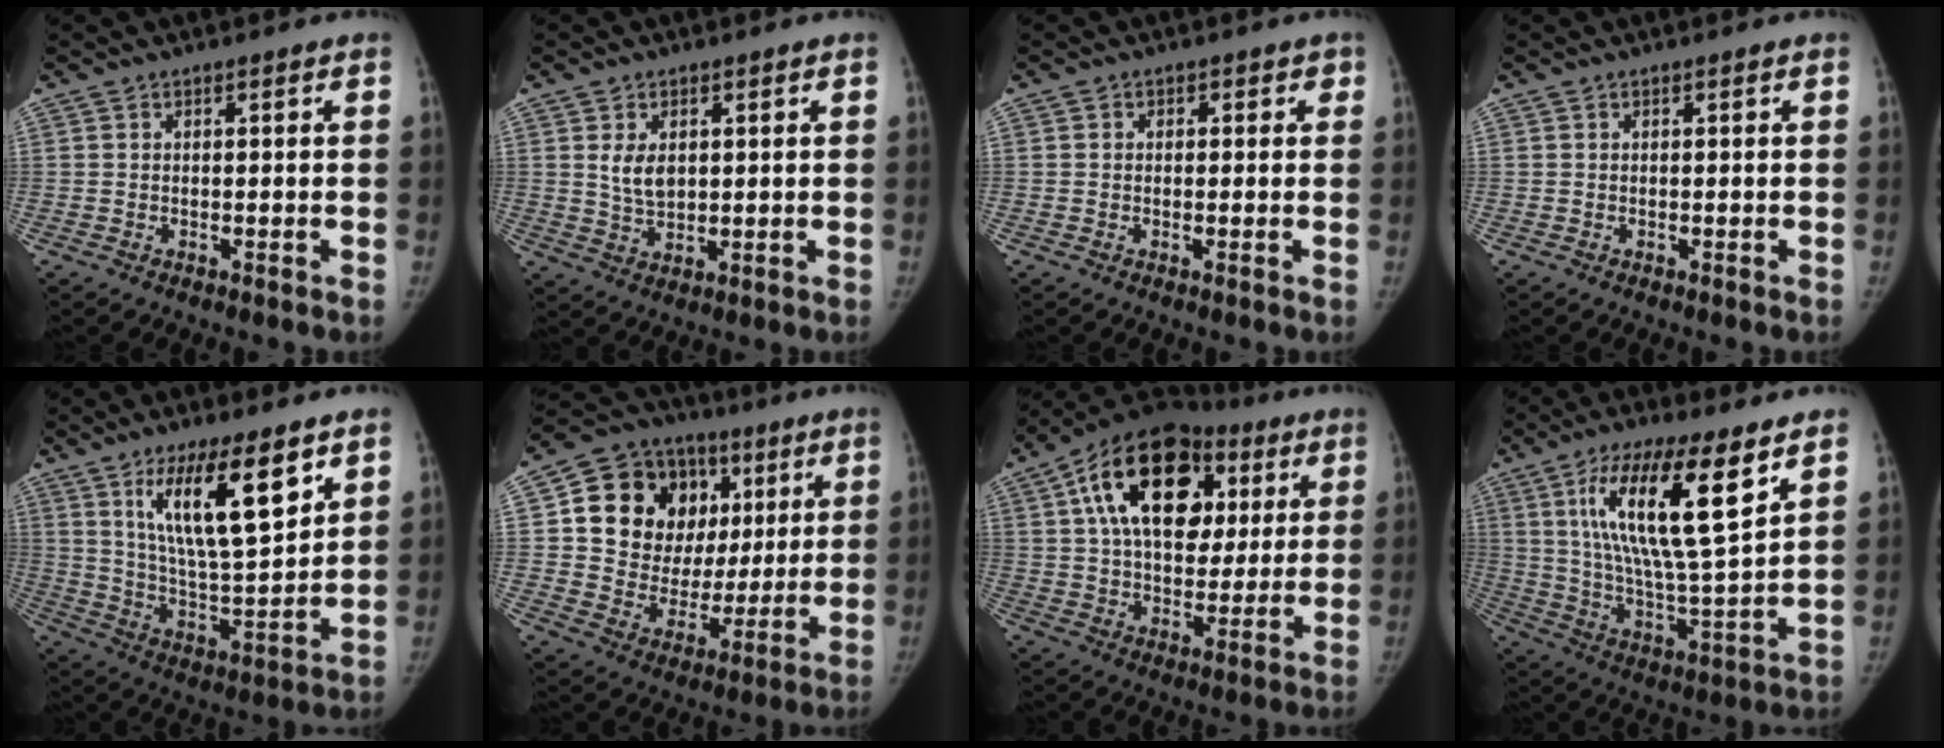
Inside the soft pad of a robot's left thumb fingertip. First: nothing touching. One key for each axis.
{"total": 4.8, "fx": 1.3, "fy": 3.1, "fz": 3.4, "tx": -0.048, "ty": -0.012, "tz": 0.031}
{"total": 1.5, "fx": 0.3, "fy": 1.4, "fz": 0.4, "tx": 0.016, "ty": 0.003, "tz": -0.004}
{"total": 0.0}
{"total": 17.4, "fx": 8.9, "fy": 4.9, "fz": 14.1, "tx": -0.216, "ty": -0.050, "tz": 0.164}
{"total": 20.8, "fx": 5.9, "fy": 16.4, "fz": 11.4, "tx": -0.143, "ty": 0.019, "tz": 0.112}
{"total": 24.3, "fx": 8.3, "fy": 15.5, "fz": 16.8, "tx": -0.247, "ty": 0.018, "tz": 0.129}
{"total": 20.0, "fx": 9.0, "fy": 5.0, "fz": 17.2, "tx": -0.297, "ty": -0.041, "tz": 0.156}